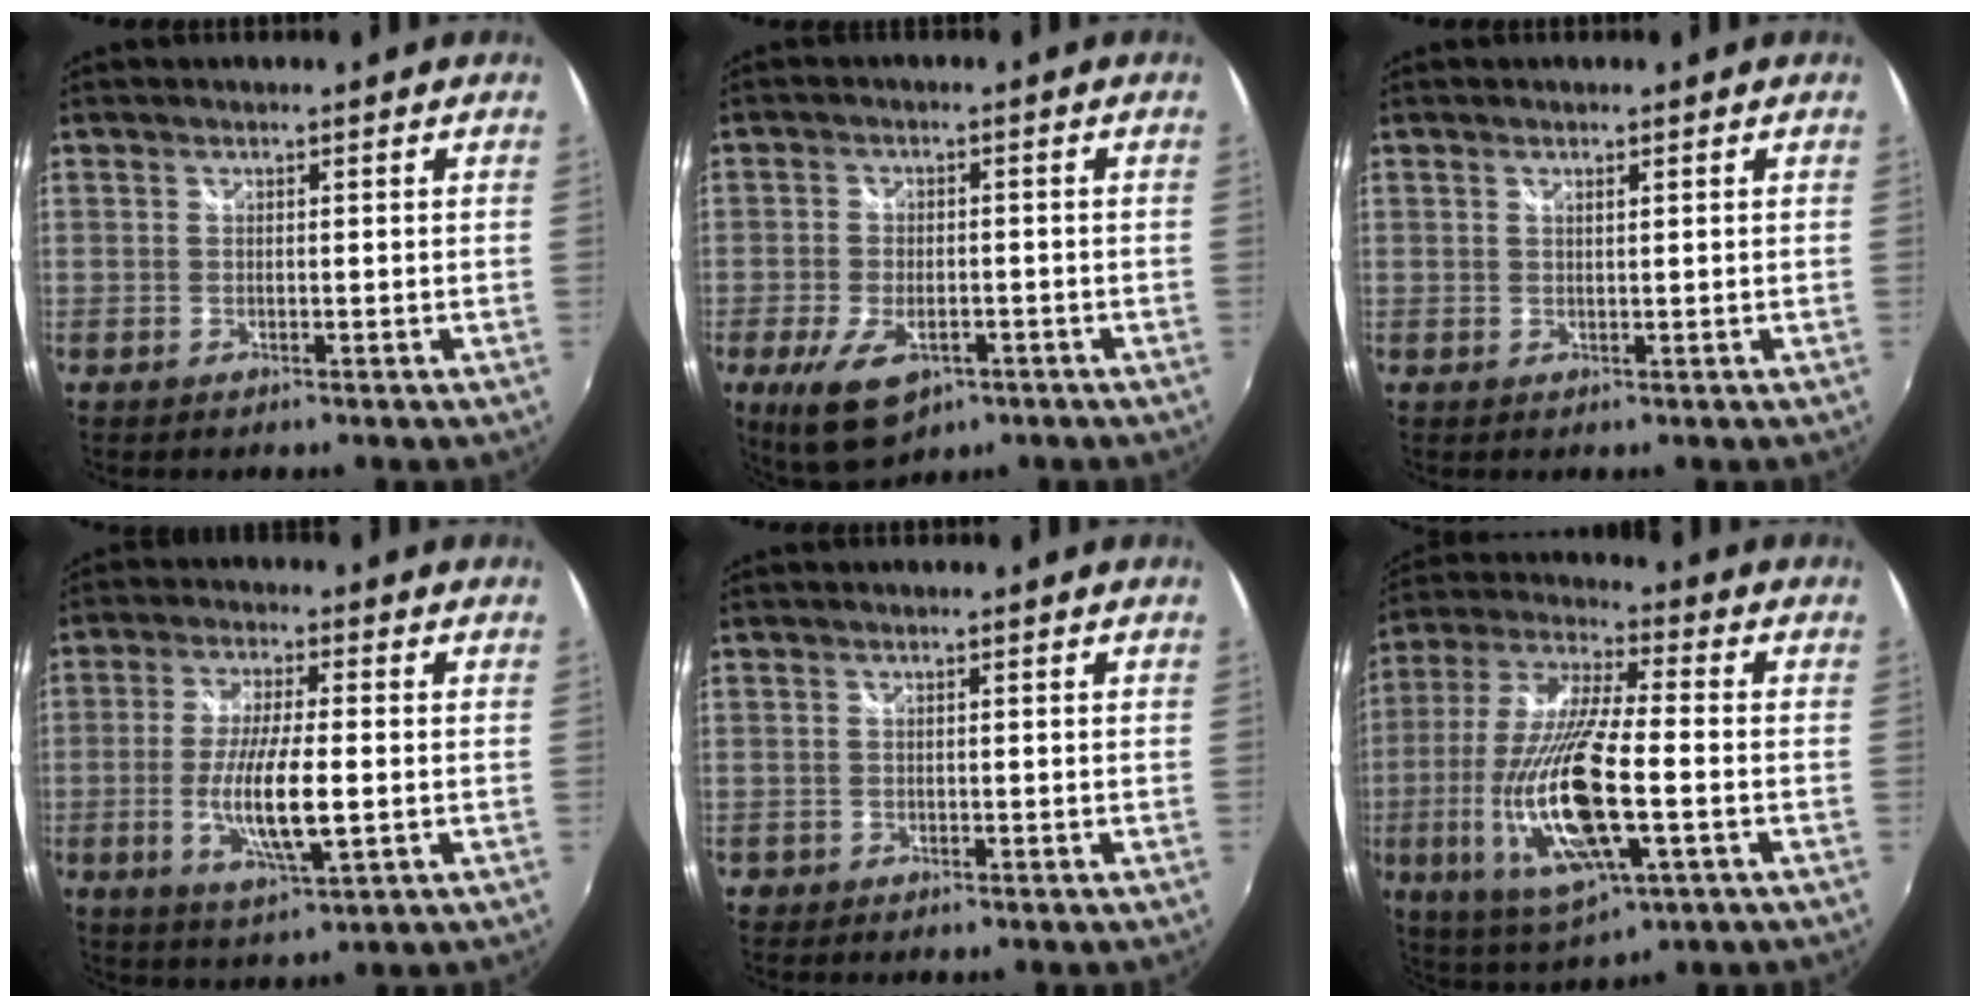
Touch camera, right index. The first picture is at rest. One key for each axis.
{"total": 10.4, "fx": -5.1, "fy": 5.5, "fz": 7.2, "tx": -0.160, "ty": -0.025, "tz": -0.081}
{"total": 0.7, "fx": 0.5, "fy": 0.0, "fz": 0.5, "tx": -0.009, "ty": 0.001, "tz": 0.009}
{"total": 10.5, "fx": -1.8, "fy": 2.0, "fz": 10.2, "tx": -0.196, "ty": -0.015, "tz": -0.032}
{"total": 1.0, "fx": -0.4, "fy": 0.9, "fz": 0.0, "tx": -0.003, "ty": 0.002, "tz": -0.004}
{"total": 21.1, "fx": -5.0, "fy": 5.8, "fz": 19.6, "tx": -0.398, "ty": -0.032, "tz": -0.086}